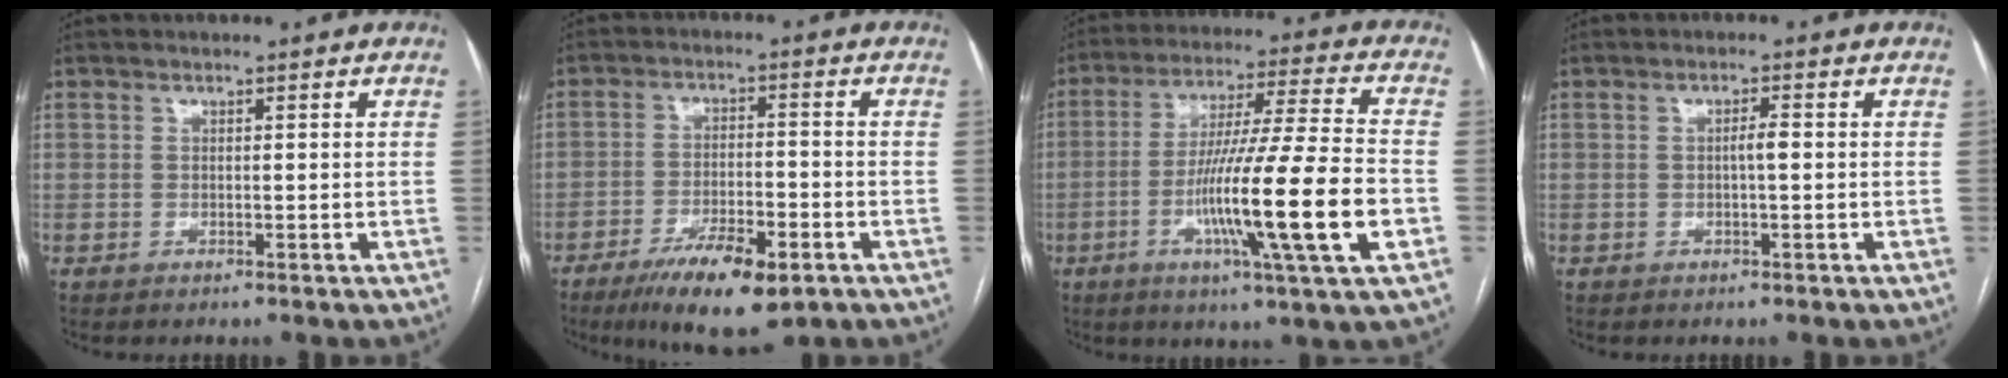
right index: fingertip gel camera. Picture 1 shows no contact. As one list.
[{"total": 11.1, "force": [-6.5, 2.4, 8.6], "torque": [-0.150, -0.020, -0.103]}, {"total": 18.6, "force": [-5.2, -0.6, 17.8], "torque": [-0.309, -0.015, -0.093]}, {"total": 1.7, "force": [-0.1, 0.2, 1.7], "torque": [-0.027, 0.003, -0.002]}]